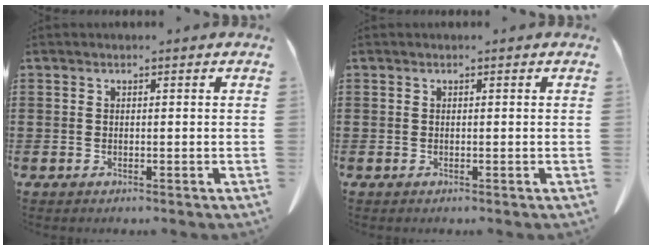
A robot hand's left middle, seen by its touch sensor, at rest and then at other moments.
{"total": 0.0}